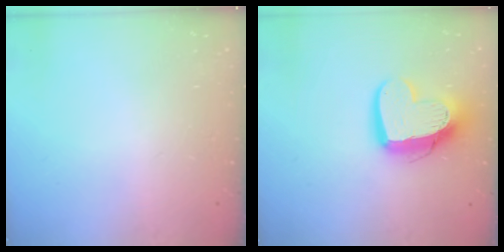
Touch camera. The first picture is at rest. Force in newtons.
{"total": 14.9, "press": 14.8, "slide": 1.5}